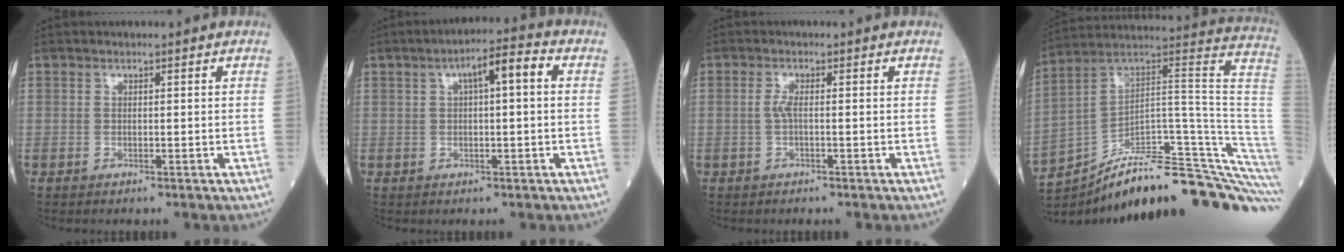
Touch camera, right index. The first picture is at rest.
{"total": 6.9, "force": [1.9, 2.0, 6.4], "torque": [-0.112, 0.032, 0.030]}
{"total": 1.8, "force": [-0.2, 0.6, 1.7], "torque": [-0.047, -0.001, -0.007]}
{"total": 32.6, "force": [-25.6, 2.8, 20.0], "torque": [-0.187, 0.023, -0.372]}